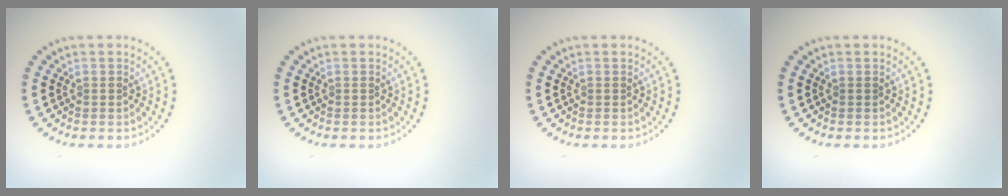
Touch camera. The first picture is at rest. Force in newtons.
{"total": 0.0}
{"total": 0.0}
{"total": 0.0}